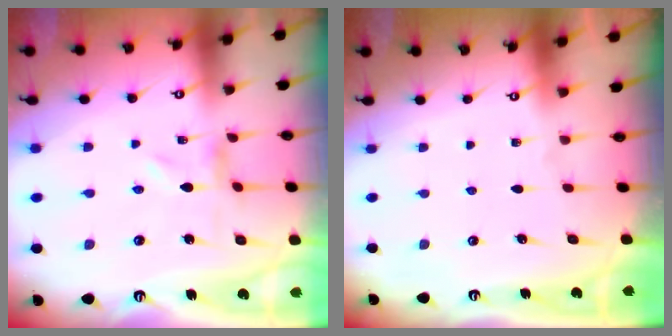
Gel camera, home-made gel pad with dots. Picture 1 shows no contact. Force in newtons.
{"total": 0.0}